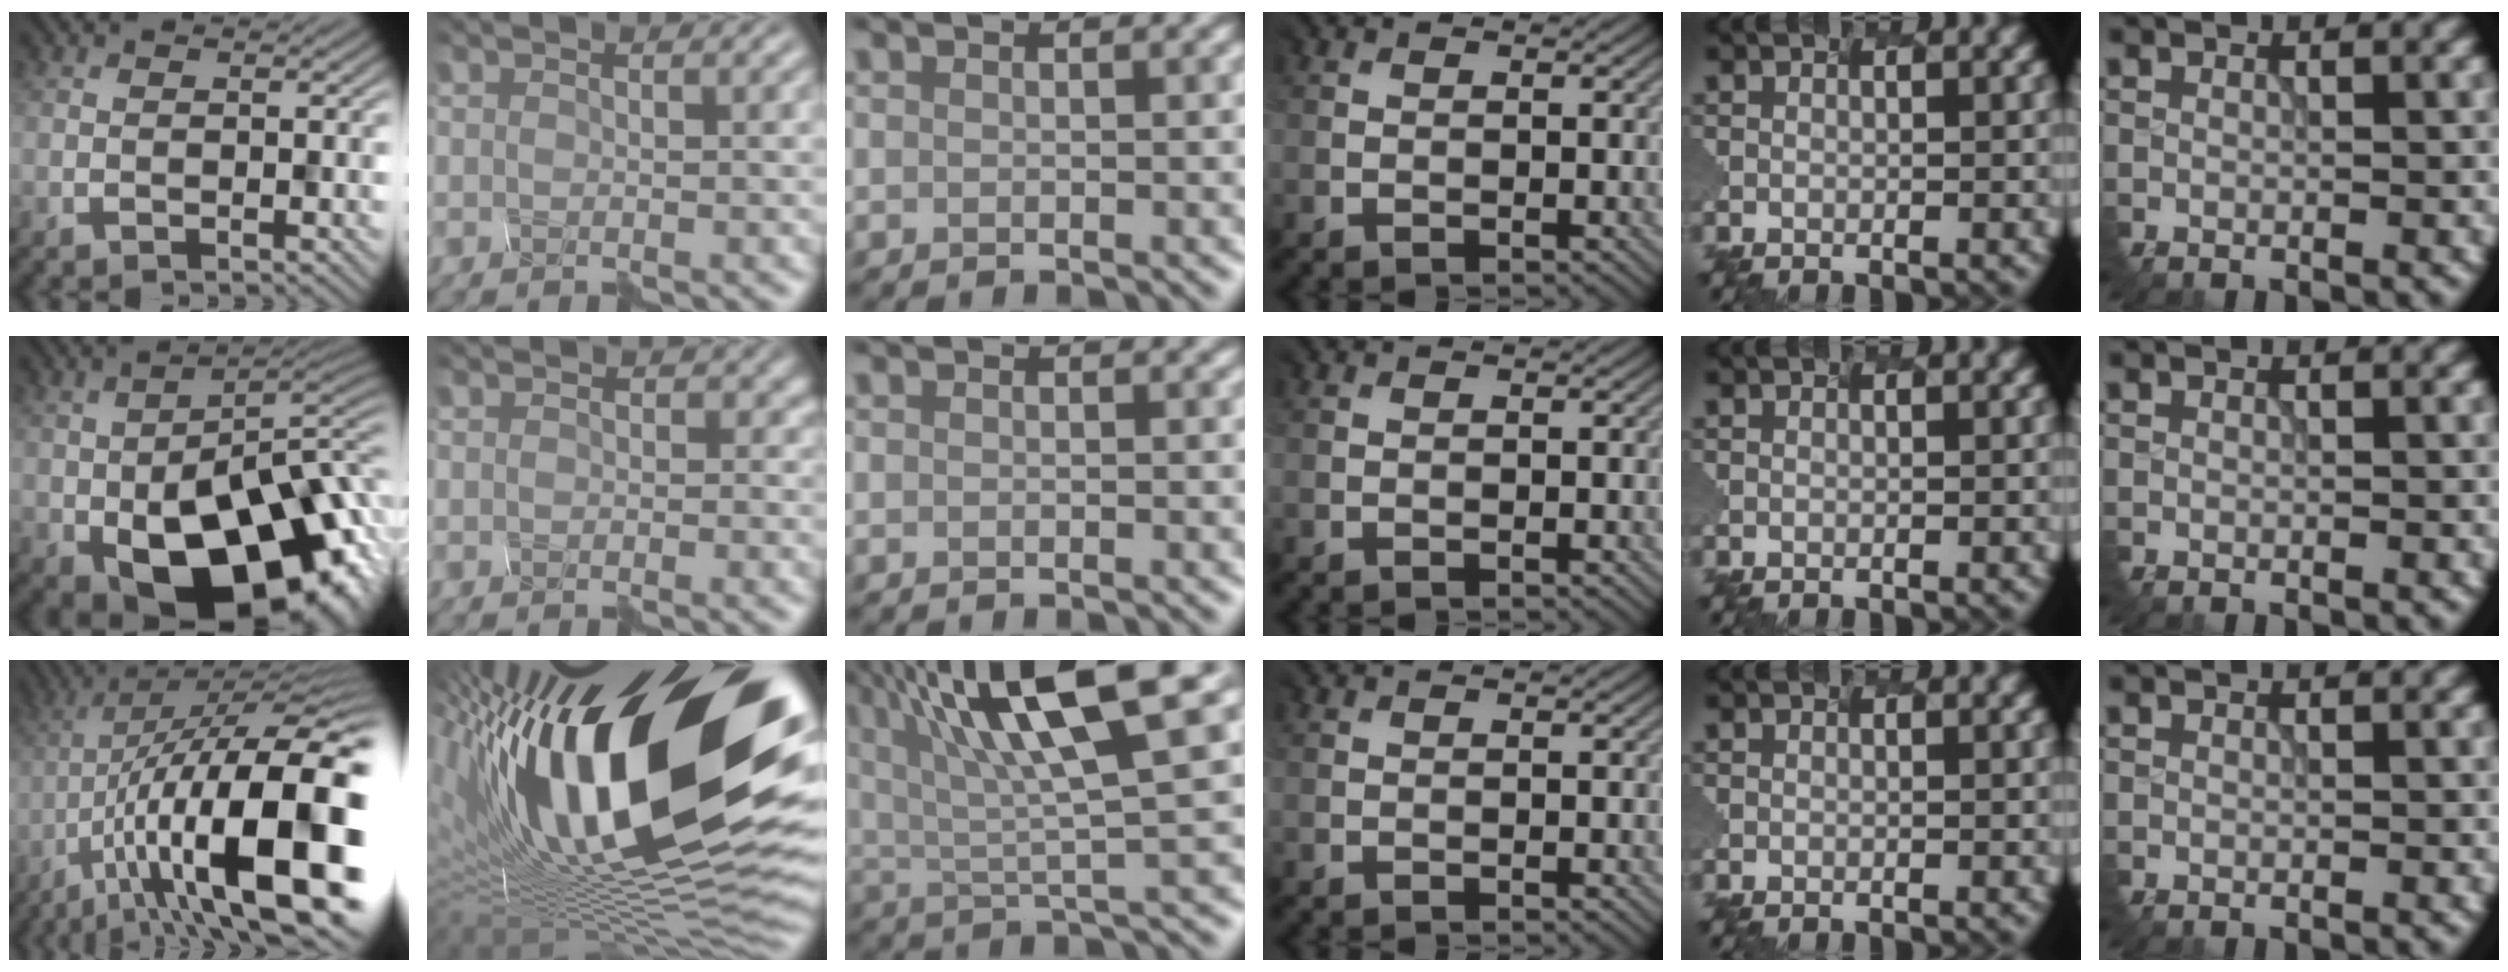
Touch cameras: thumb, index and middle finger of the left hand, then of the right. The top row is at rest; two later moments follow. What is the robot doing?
{"motion": "shake", "object": "plastic piggy bank"}